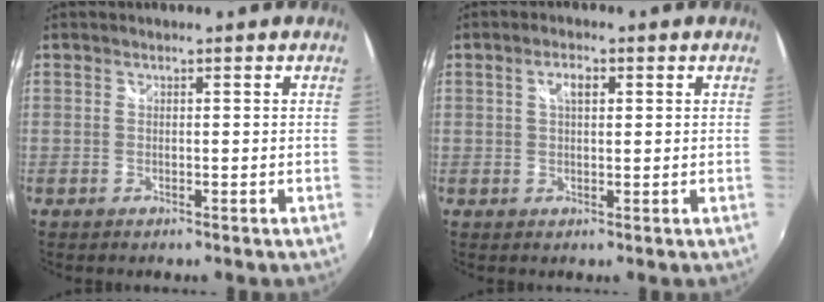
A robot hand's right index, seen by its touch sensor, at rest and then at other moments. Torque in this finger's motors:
{"motor_torque": [0.10, -0.01, 0.08, 0.05]}